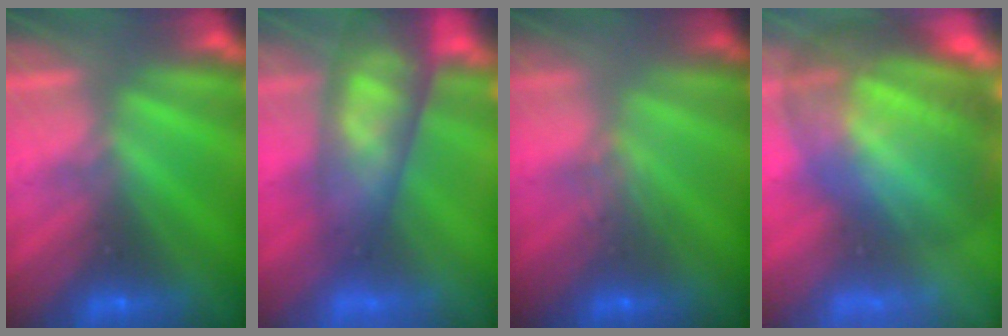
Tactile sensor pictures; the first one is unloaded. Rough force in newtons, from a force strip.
{"total": 10.8}
{"total": 2.9}
{"total": 7.7}